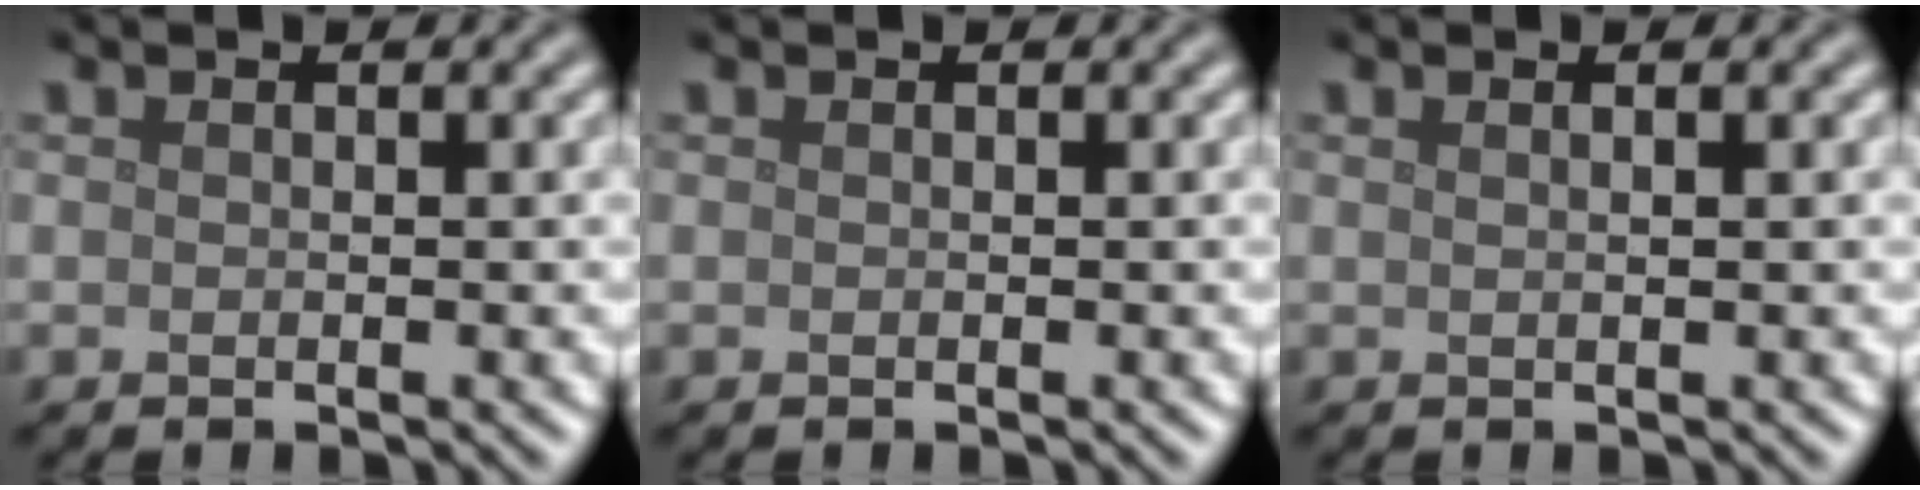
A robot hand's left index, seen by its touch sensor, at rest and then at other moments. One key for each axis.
{"total": 0.0}
{"total": 1.6, "fx": 0.8, "fy": 0.7, "fz": 1.2, "tx": -0.002, "ty": -0.003, "tz": -0.006}